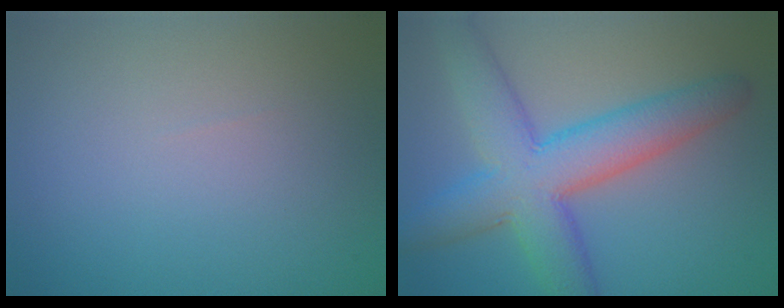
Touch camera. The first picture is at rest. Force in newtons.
{"total": 8.4, "press": 8.4, "slide": 0.2}